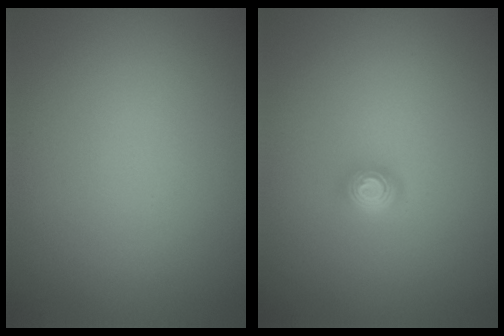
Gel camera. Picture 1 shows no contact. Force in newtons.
{"total": 1.7, "press": 1.2, "slide": 1.2}